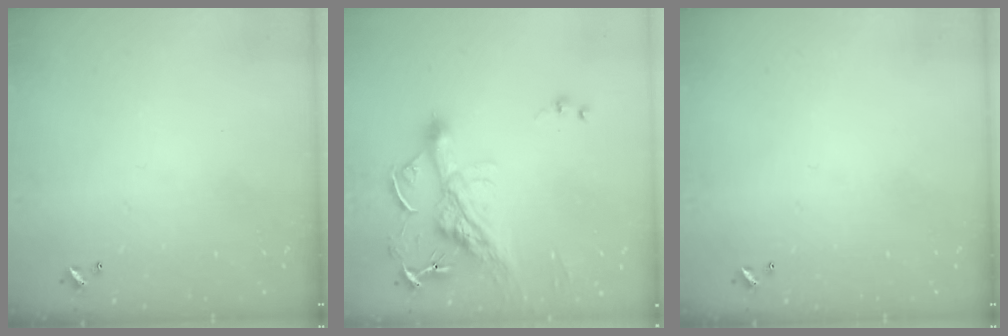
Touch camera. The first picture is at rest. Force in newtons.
{"total": 9.2, "press": 9.2, "slide": 1.3}
{"total": 0.0}